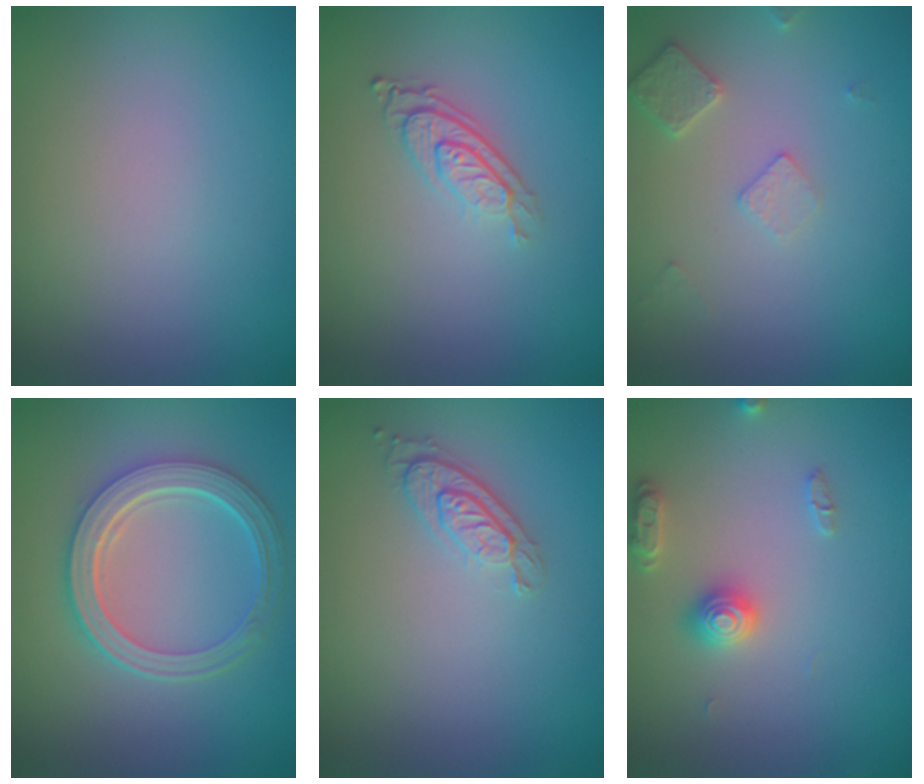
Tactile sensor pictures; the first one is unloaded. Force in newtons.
{"total": 2.9, "press": 2.1, "slide": 2.1}
{"total": 2.1, "press": 2.1, "slide": 0.3}
{"total": 5.6, "press": 4.3, "slide": 3.5}
{"total": 2.1, "press": 1.8, "slide": 1.1}
{"total": 2.8, "press": 2.8, "slide": 0.3}